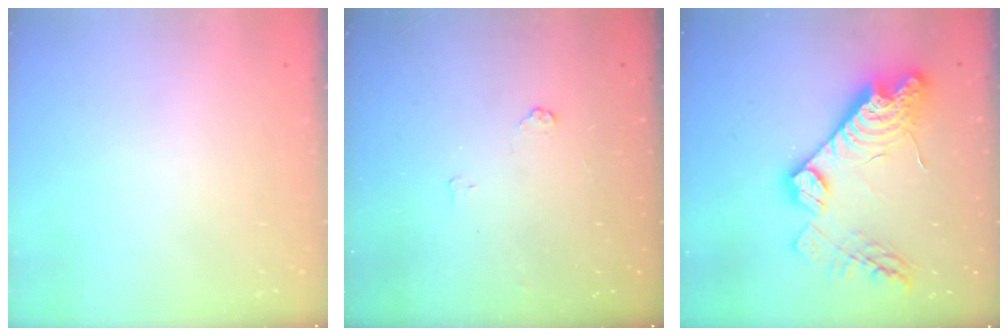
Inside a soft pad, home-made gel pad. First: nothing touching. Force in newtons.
{"total": 3.6, "press": 3.6, "slide": 0.4}
{"total": 20.4, "press": 20.3, "slide": 1.8}